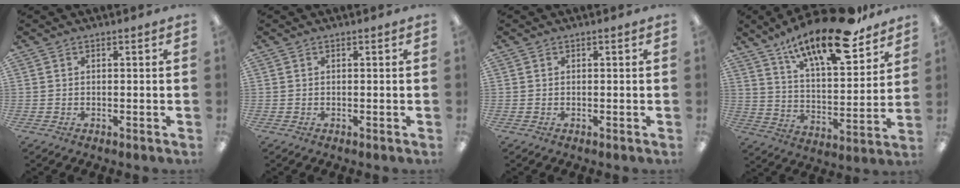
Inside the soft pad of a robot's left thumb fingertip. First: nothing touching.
{"total": 0.0}
{"total": 0.0}
{"total": 19.7, "force": [14.7, 5.7, 11.8], "torque": [-0.190, -0.093, 0.243]}